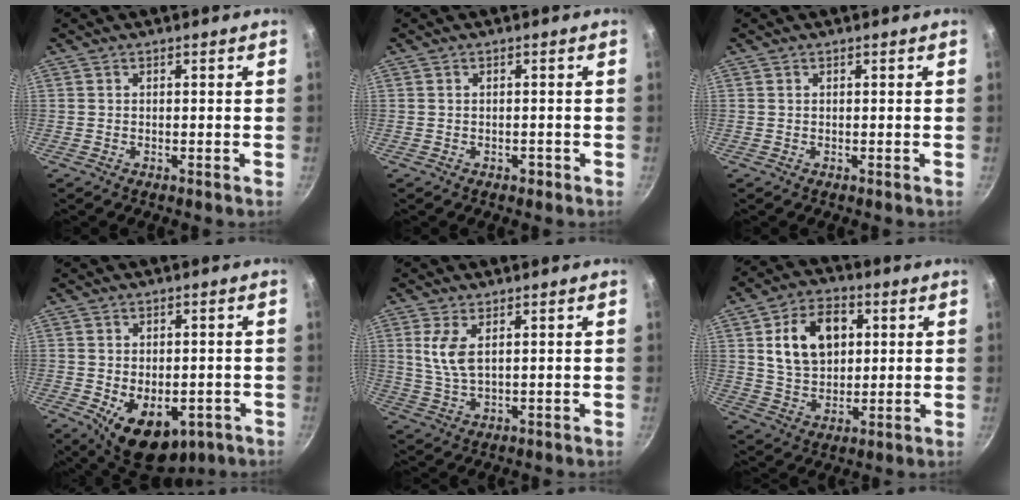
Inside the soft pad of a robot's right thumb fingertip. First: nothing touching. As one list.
[{"total": 1.1, "force": [-0.7, 0.8, 0.5], "torque": [-0.001, 0.009, -0.005]}, {"total": 0.0}, {"total": 12.1, "force": [-4.0, 7.5, 8.5], "torque": [-0.092, -0.004, -0.037]}, {"total": 5.8, "force": [1.9, 2.6, 4.8], "torque": [-0.097, -0.012, 0.041]}, {"total": 13.6, "force": [3.4, 9.5, 9.1], "torque": [-0.126, -0.002, 0.058]}]